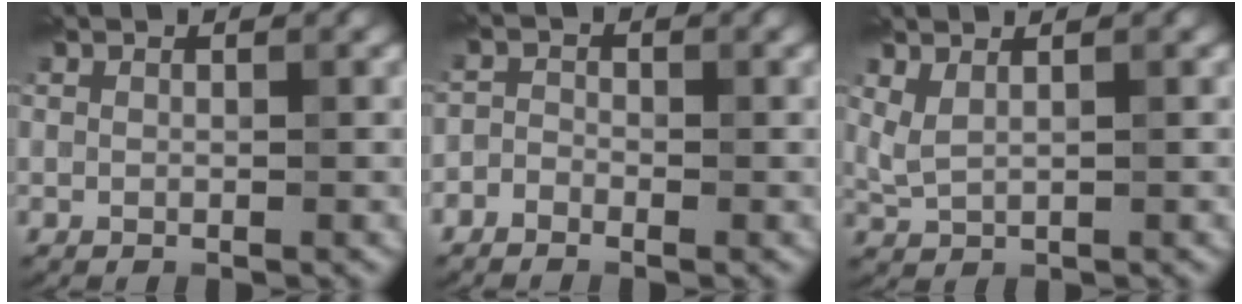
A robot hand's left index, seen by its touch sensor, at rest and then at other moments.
{"total": 1.5, "force": [-1.4, 0.5, -0.2], "torque": [0.011, 0.000, -0.032]}
{"total": 1.7, "force": [1.0, 0.5, 1.3], "torque": [-0.033, 0.003, 0.028]}